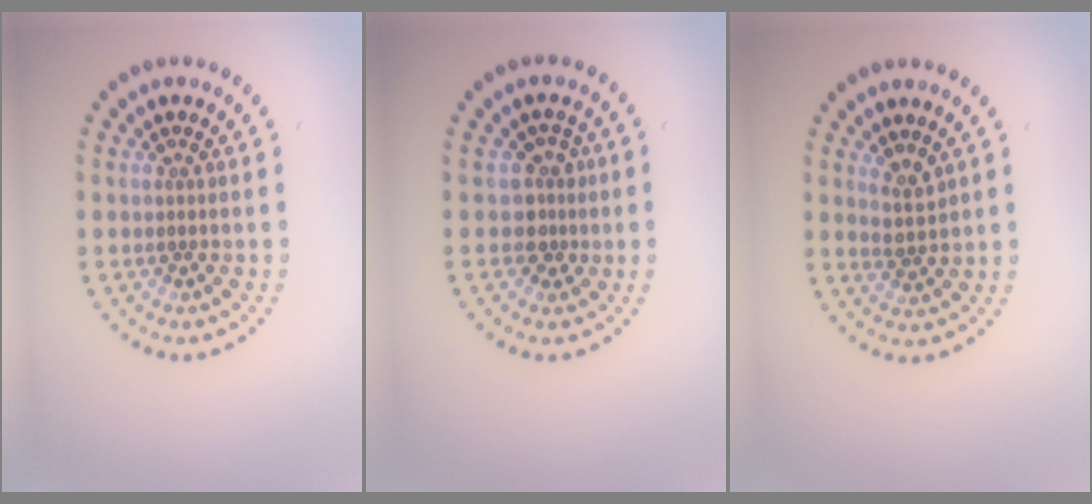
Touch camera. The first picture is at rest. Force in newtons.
{"total": 2.3, "press": 1.7, "slide": 1.5}
{"total": 1.6, "press": 1.3, "slide": 0.9}